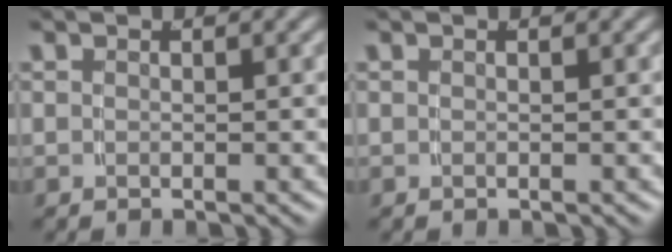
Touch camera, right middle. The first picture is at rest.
{"total": 0.0}